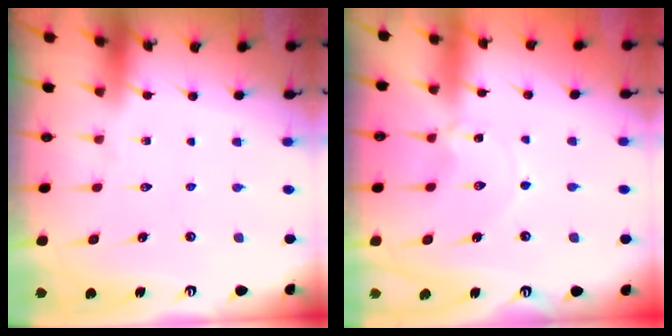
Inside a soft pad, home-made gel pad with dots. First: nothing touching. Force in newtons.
{"total": 0.5, "press": 0.5, "slide": 0.2}